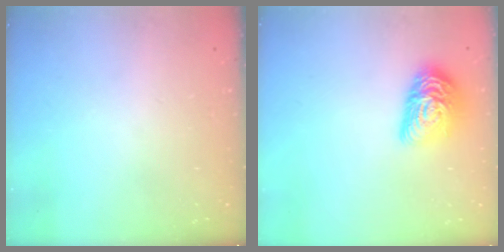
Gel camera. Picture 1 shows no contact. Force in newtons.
{"total": 14.1, "press": 14.1, "slide": 0.9}